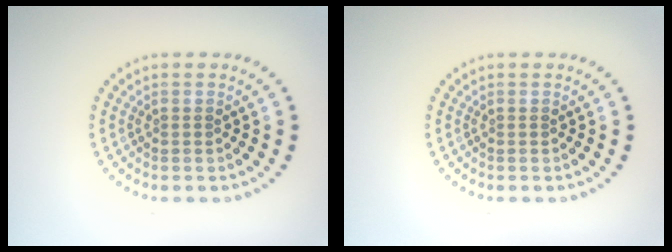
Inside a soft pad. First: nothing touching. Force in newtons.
{"total": 0.0}